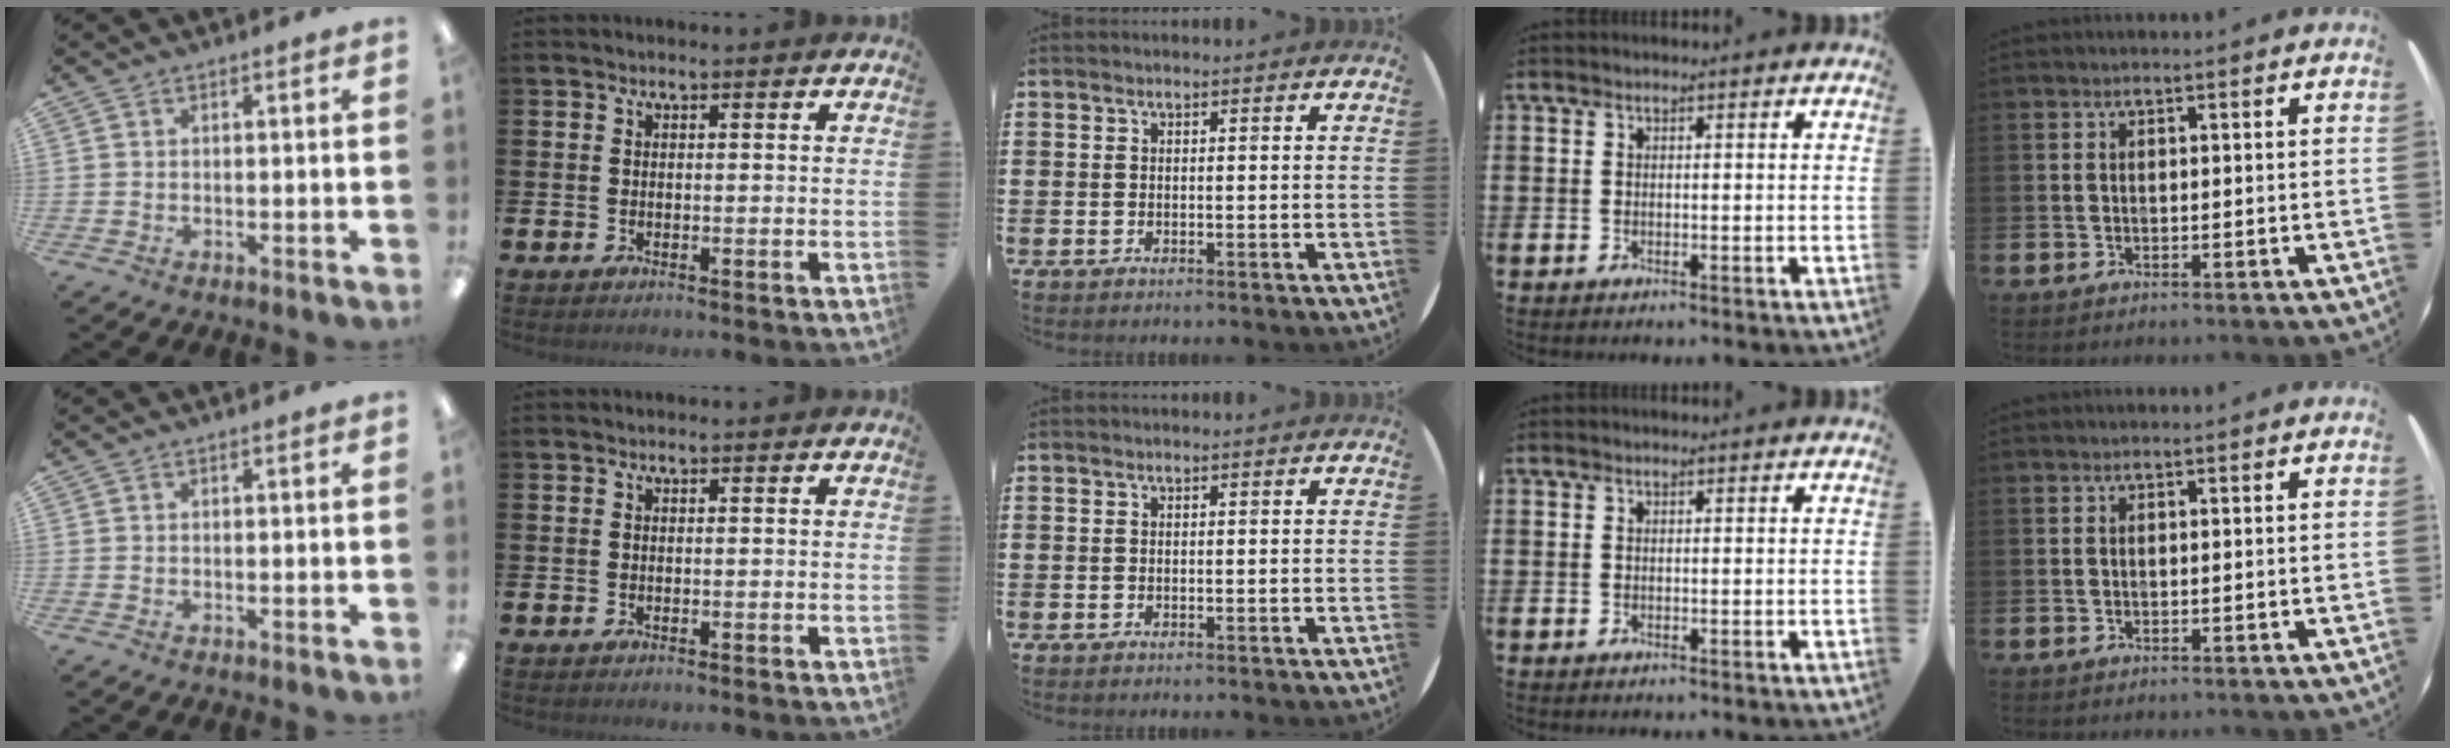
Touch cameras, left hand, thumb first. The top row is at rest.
{}